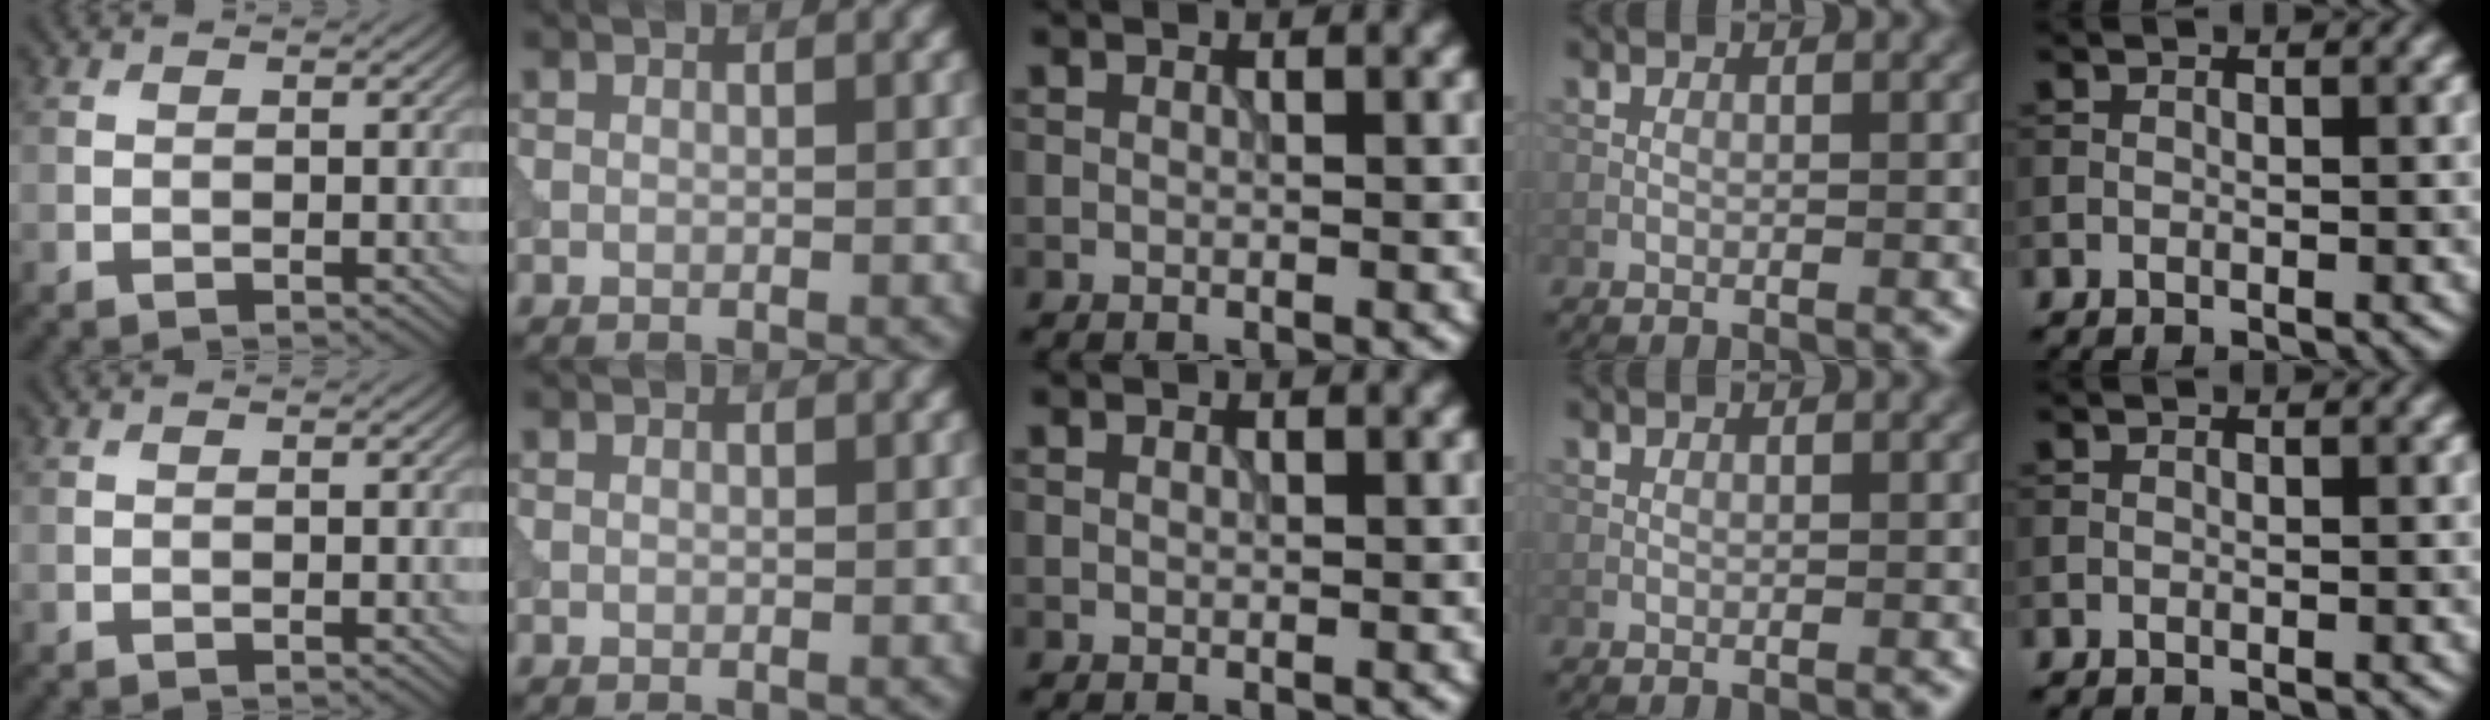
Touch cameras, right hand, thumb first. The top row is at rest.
{}